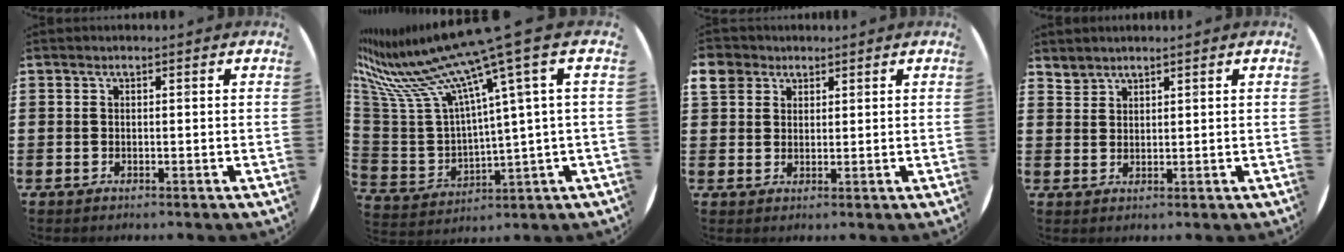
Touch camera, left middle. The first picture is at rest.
{"total": 16.6, "force": [11.1, 2.4, 12.0], "torque": [-0.288, -0.074, 0.178]}
{"total": 3.7, "force": [2.4, 2.8, 0.6], "torque": [-0.015, 0.010, 0.045]}
{"total": 2.1, "force": [2.1, 0.4, -0.4], "torque": [0.004, -0.004, 0.041]}